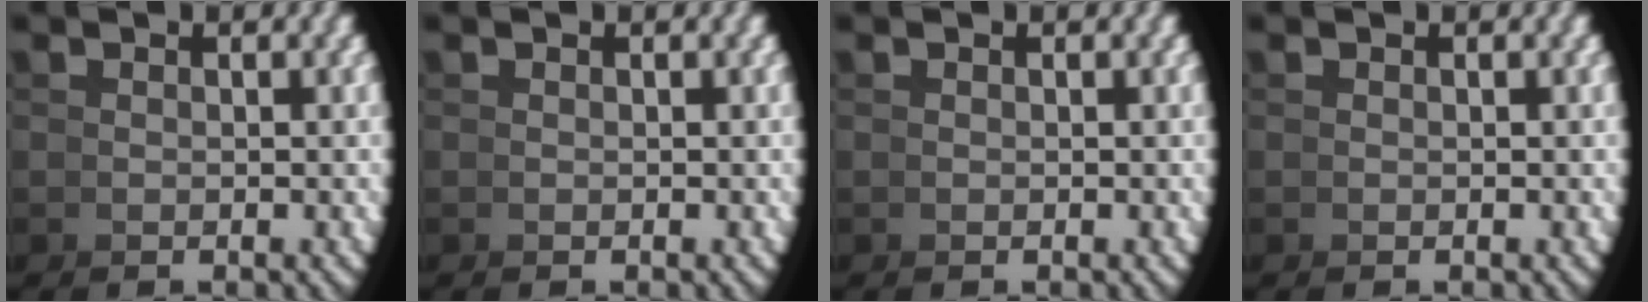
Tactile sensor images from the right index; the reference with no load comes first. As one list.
[{"total": 0.0}, {"total": 0.0}, {"total": 0.0}]